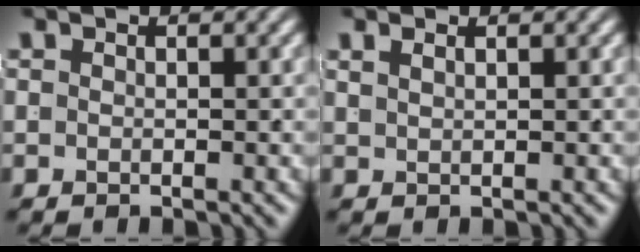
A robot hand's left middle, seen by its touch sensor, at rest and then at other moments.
{"total": 1.1, "force": [0.6, -0.9, 0.2], "torque": [0.009, 0.000, 0.021]}